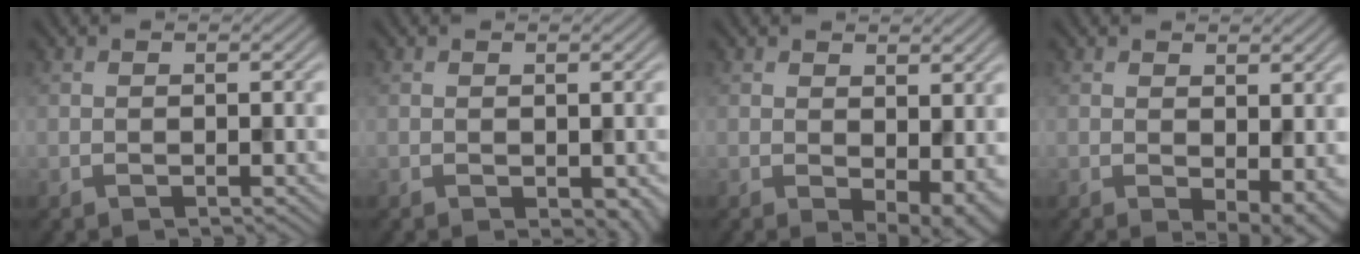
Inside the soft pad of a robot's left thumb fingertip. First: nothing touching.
{"total": 1.7, "force": [-0.4, 1.0, 1.3], "torque": [-0.020, -0.010, 0.000]}
{"total": 5.4, "force": [-0.2, 3.0, 4.4], "torque": [-0.067, -0.019, 0.010]}
{"total": 4.6, "force": [-0.2, 2.4, 3.9], "torque": [-0.058, -0.014, 0.006]}